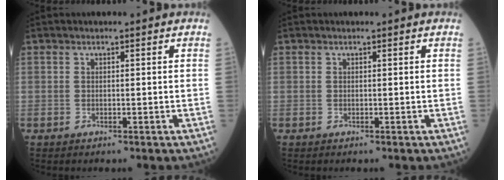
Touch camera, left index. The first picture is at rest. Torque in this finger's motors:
{"motor_torque": [0.00, 0.00, 0.00, -0.01]}